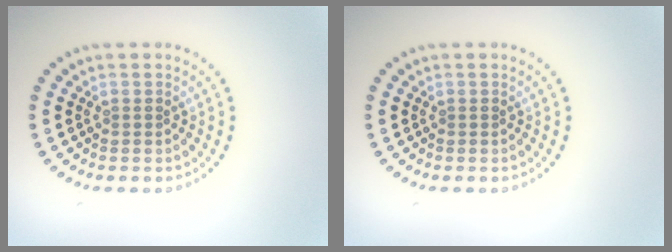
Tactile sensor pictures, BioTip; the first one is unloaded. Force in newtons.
{"total": 0.0}